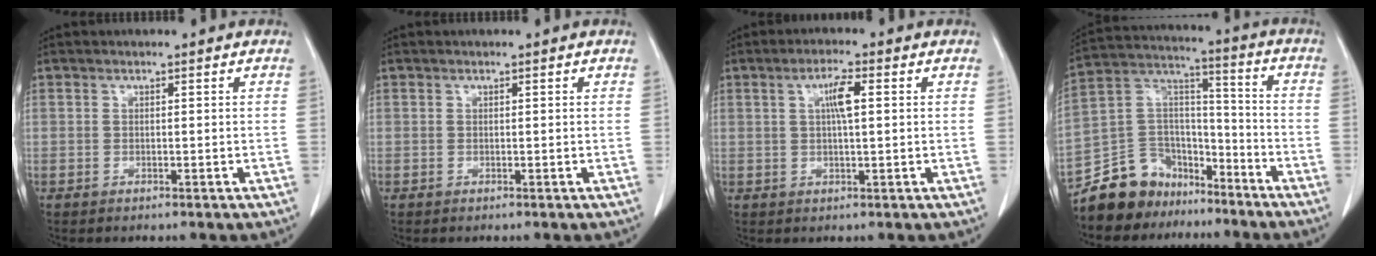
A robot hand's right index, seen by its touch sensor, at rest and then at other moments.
{"total": 0.0}
{"total": 4.0, "force": [1.0, 0.5, 3.9], "torque": [-0.072, 0.005, 0.017]}
{"total": 13.0, "force": [-10.3, 7.8, 2.0], "torque": [-0.044, 0.076, -0.183]}